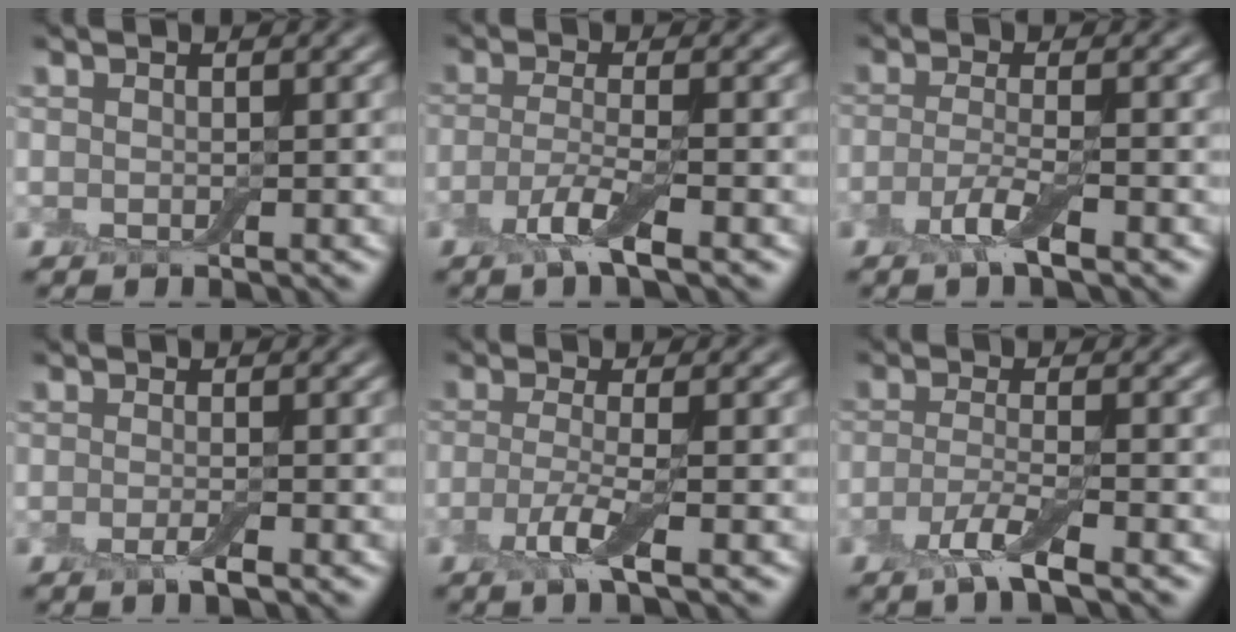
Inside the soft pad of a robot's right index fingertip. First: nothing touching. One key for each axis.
{"total": 3.3, "fx": -1.7, "fy": 0.6, "fz": 2.8, "tx": -0.059, "ty": -0.006, "tz": -0.040}
{"total": 2.9, "fx": -1.5, "fy": 0.5, "fz": 2.4, "tx": -0.051, "ty": -0.003, "tz": -0.037}
{"total": 1.5, "fx": -0.7, "fy": 0.2, "fz": 1.3, "tx": -0.023, "ty": -0.004, "tz": -0.016}
{"total": 3.1, "fx": -1.2, "fy": 0.6, "fz": 2.8, "tx": -0.062, "ty": -0.007, "tz": -0.031}
{"total": 3.4, "fx": -1.9, "fy": 0.6, "fz": 2.7, "tx": -0.056, "ty": -0.006, "tz": -0.045}